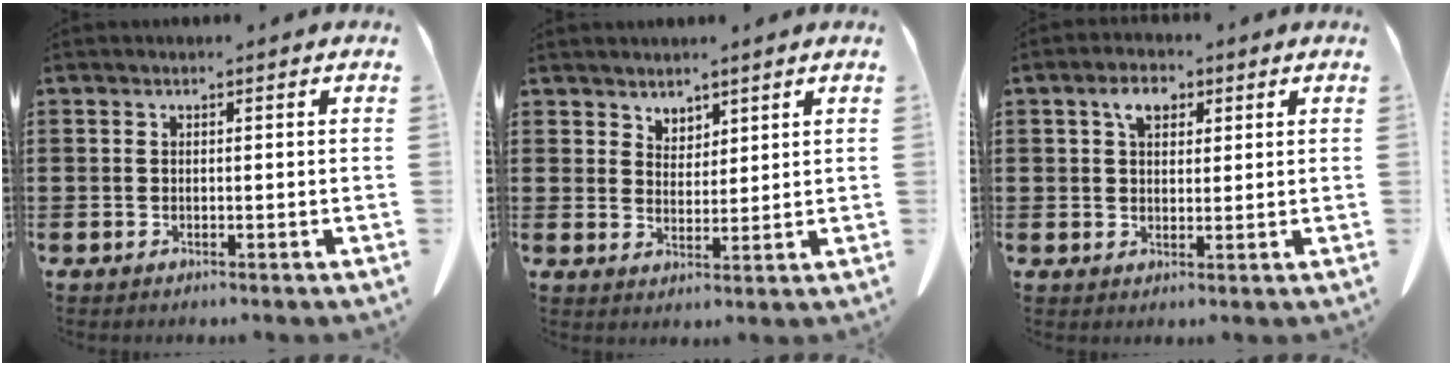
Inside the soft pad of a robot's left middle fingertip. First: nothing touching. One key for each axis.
{"total": 3.1, "fx": 2.7, "fy": 1.4, "fz": 0.0, "tx": -0.008, "ty": -0.001, "tz": 0.052}
{"total": 4.1, "fx": 2.0, "fy": 2.5, "fz": 2.4, "tx": -0.041, "ty": 0.007, "tz": 0.031}